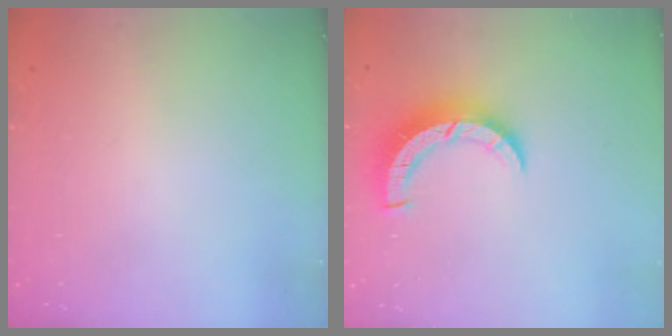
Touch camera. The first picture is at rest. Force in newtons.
{"total": 8.3, "press": 8.3, "slide": 0.6}